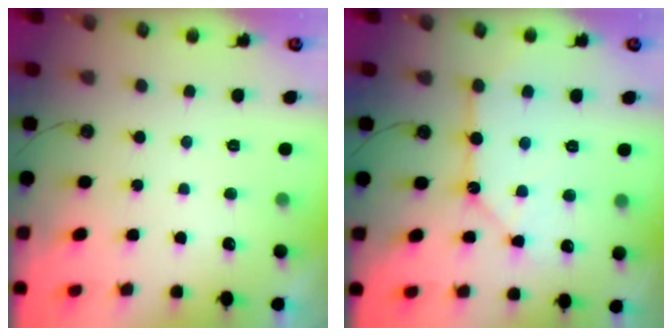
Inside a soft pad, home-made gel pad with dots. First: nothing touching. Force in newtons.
{"total": 11.5, "press": 11.4, "slide": 1.2}